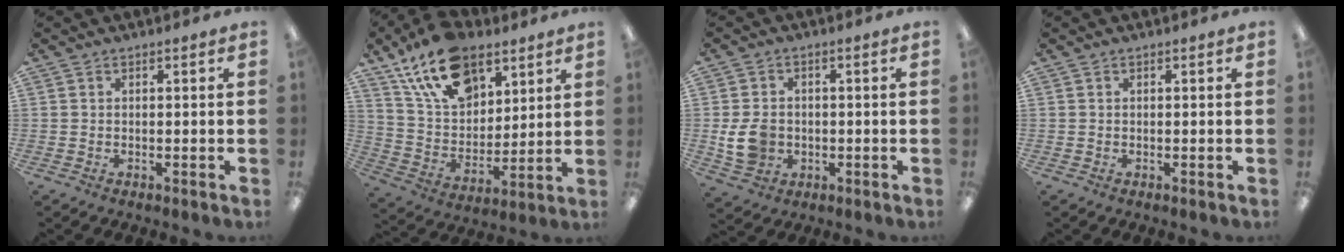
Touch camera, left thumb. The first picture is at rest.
{"total": 19.4, "force": [12.3, 11.2, 9.9], "torque": [-0.179, -0.050, 0.226]}
{"total": 7.9, "force": [-1.1, 6.5, 4.4], "torque": [-0.086, 0.008, -0.019]}
{"total": 0.0}